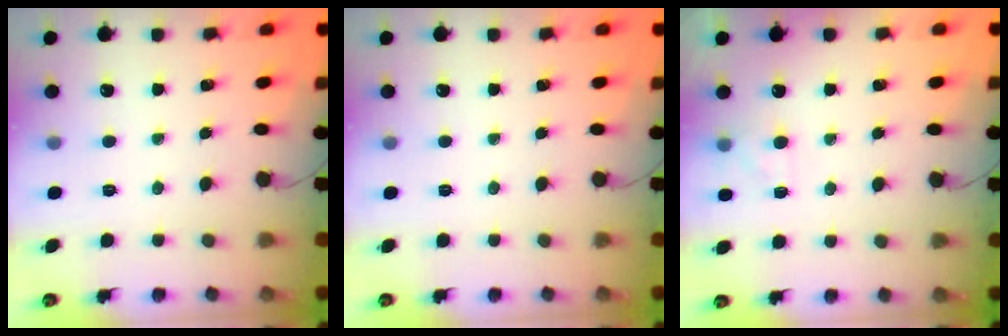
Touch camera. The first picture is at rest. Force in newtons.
{"total": 0.0}
{"total": 5.1, "press": 4.9, "slide": 1.5}